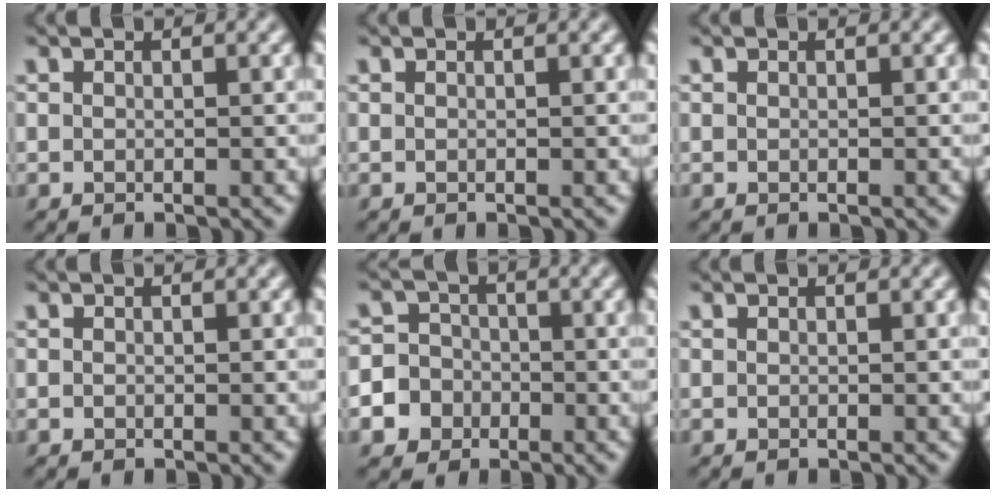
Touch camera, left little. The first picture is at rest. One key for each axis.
{"total": 0.0}
{"total": 0.0}
{"total": 0.0}
{"total": 7.9, "fx": -3.2, "fy": 7.2, "fz": 1.1, "tx": -0.029, "ty": -0.003, "tz": -0.077}
{"total": 0.0}